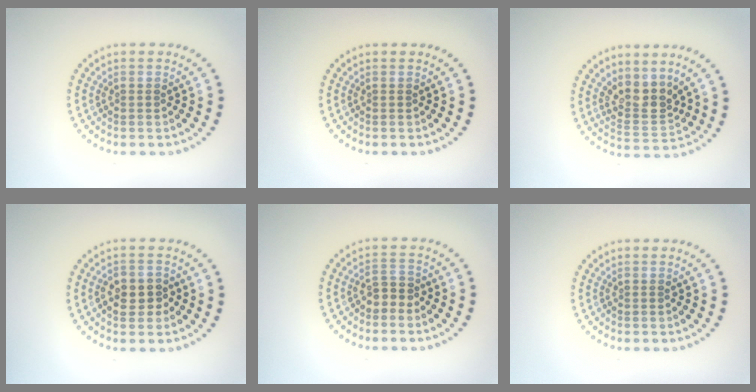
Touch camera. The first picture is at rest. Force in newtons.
{"total": 0.0}
{"total": 3.2, "press": 2.5, "slide": 2.0}
{"total": 2.8, "press": 2.7, "slide": 0.6}
{"total": 1.7, "press": 1.5, "slide": 0.8}
{"total": 0.0}